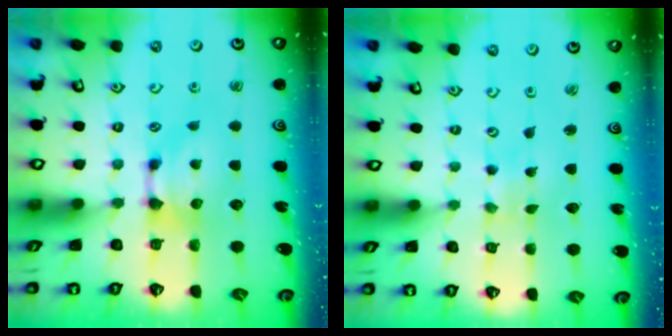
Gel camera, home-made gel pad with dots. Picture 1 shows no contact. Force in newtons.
{"total": 4.6, "press": 4.6, "slide": 0.3}